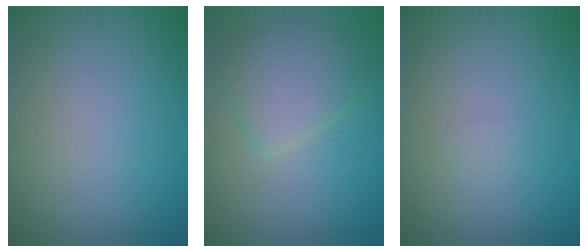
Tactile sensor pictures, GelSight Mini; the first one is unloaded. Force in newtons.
{"total": 3.7, "press": 3.7, "slide": 0.2}
{"total": 0.5, "press": 0.5, "slide": 0.1}